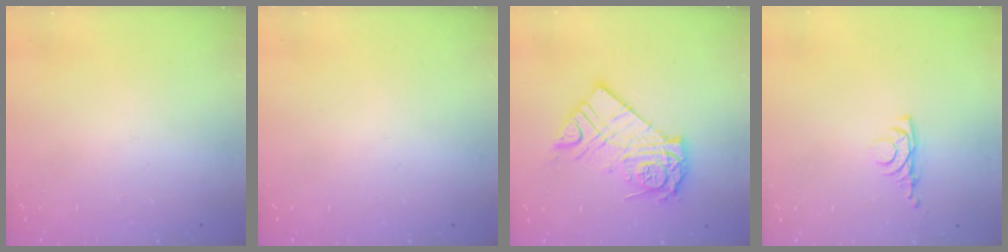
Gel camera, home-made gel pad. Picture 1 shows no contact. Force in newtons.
{"total": 0.0}
{"total": 12.9, "press": 12.9, "slide": 1.0}
{"total": 4.0, "press": 3.9, "slide": 0.6}